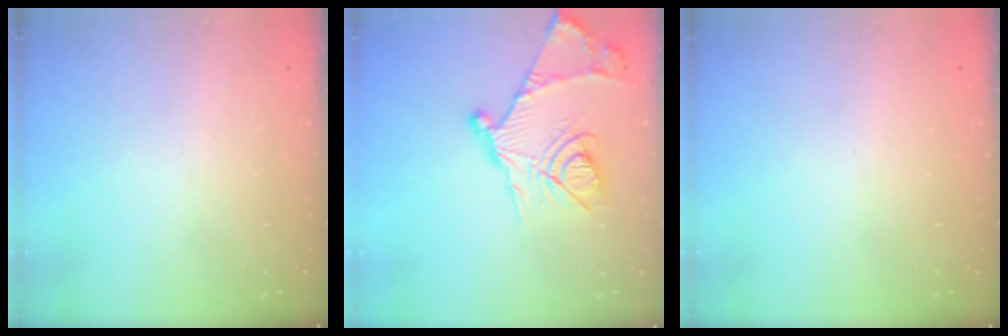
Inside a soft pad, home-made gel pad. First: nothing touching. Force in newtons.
{"total": 17.6, "press": 17.6, "slide": 1.2}
{"total": 0.0}